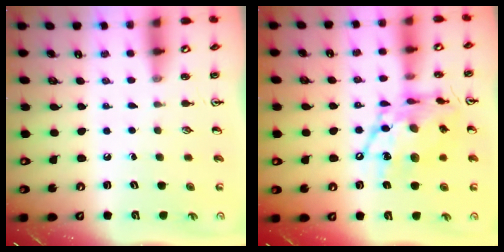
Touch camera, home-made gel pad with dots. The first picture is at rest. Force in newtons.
{"total": 17.4, "press": 17.3, "slide": 1.7}